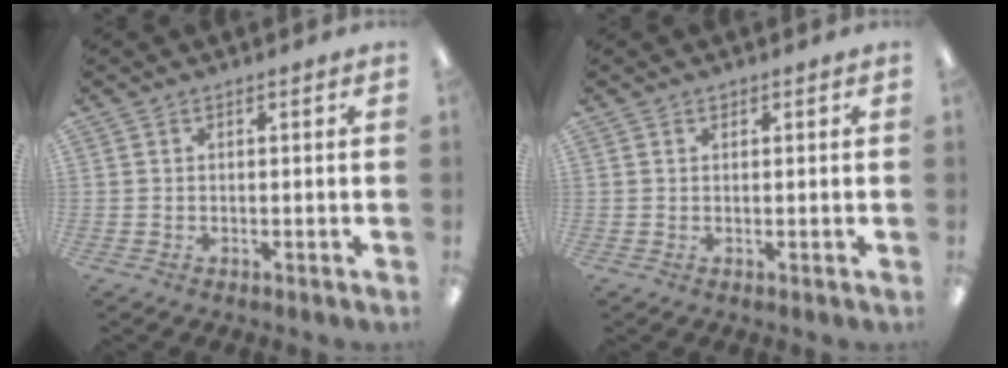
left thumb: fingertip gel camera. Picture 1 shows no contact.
{"total": 0.5, "force": [0.4, 0.3, 0.1], "torque": [-0.002, 0.002, 0.007]}